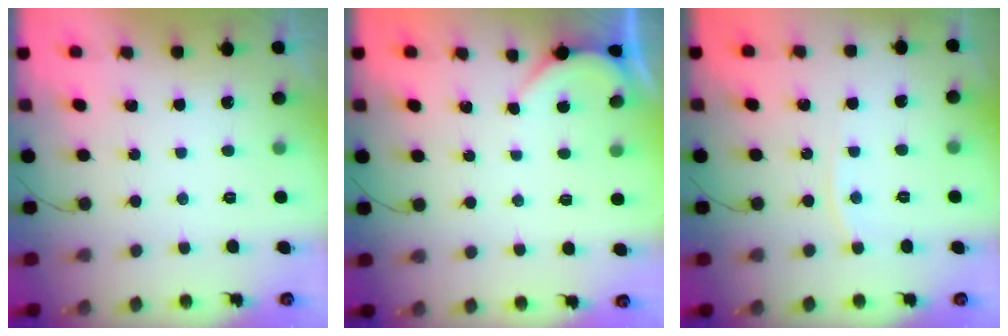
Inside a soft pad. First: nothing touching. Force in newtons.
{"total": 1.9, "press": 1.9, "slide": 0.2}
{"total": 3.4, "press": 3.4, "slide": 0.0}